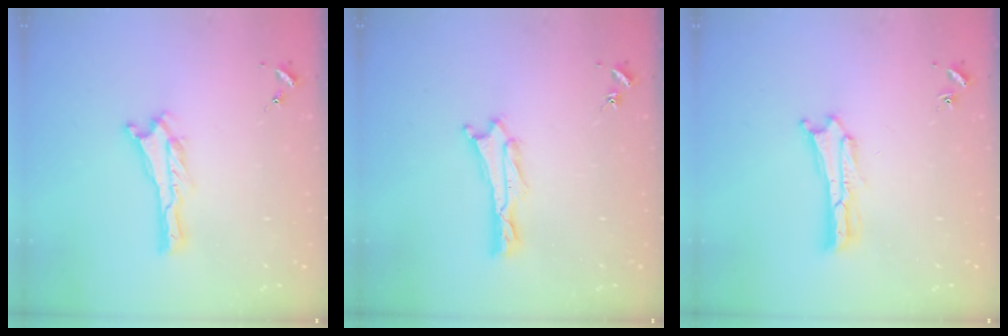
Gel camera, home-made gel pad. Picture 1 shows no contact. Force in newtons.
{"total": 1.0, "press": 1.0, "slide": 0.1}
{"total": 1.2, "press": 1.2, "slide": 0.2}